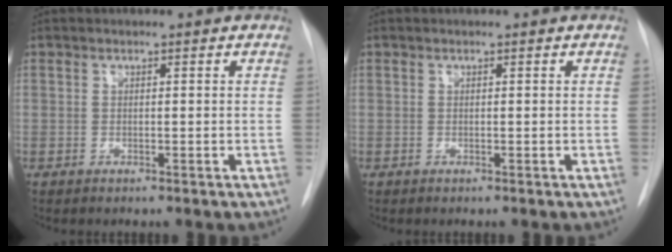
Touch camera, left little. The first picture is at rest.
{"total": 0.0}